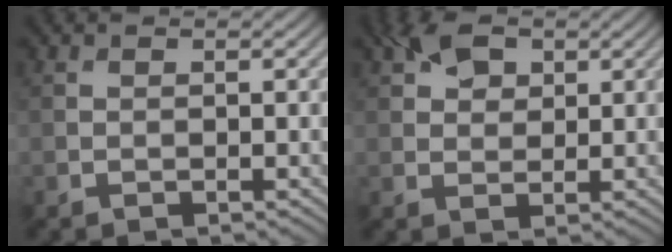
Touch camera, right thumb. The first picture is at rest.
{"total": 4.2, "force": [2.2, 2.8, 2.3], "torque": [-0.045, 0.005, 0.037]}